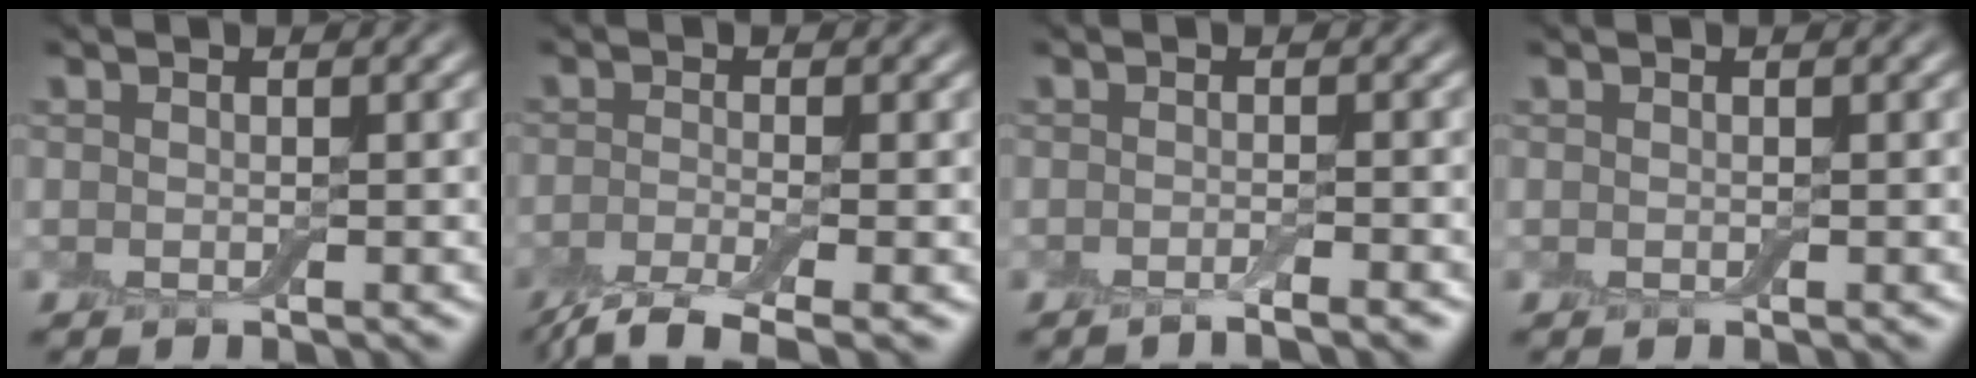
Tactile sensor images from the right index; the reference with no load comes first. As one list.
[{"total": 4.6, "force": [-3.2, 1.2, 3.1], "torque": [-0.055, -0.010, -0.066]}, {"total": 1.8, "force": [-1.2, 0.2, 1.3], "torque": [-0.010, -0.001, -0.023]}, {"total": 0.0}]